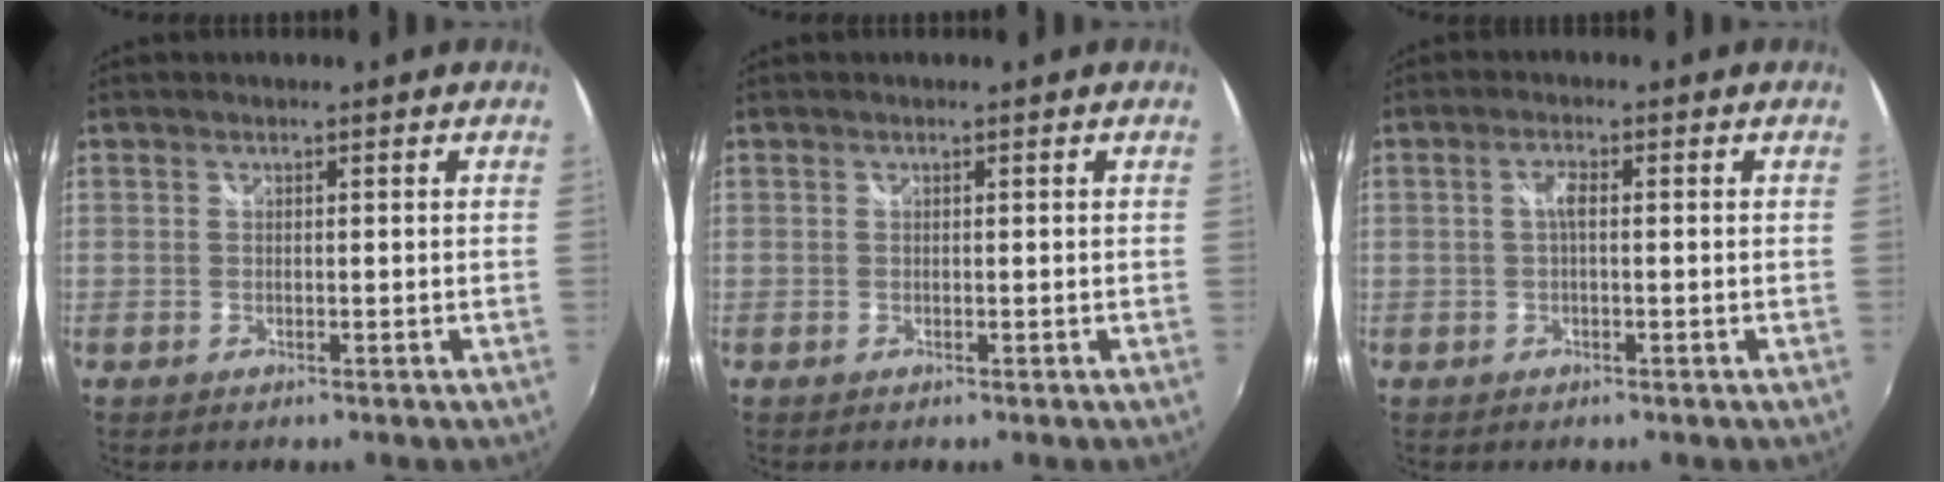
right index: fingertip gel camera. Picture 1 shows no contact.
{"total": 0.0}
{"total": 2.0, "force": [-0.1, 0.5, 1.9], "torque": [-0.037, 0.005, -0.003]}